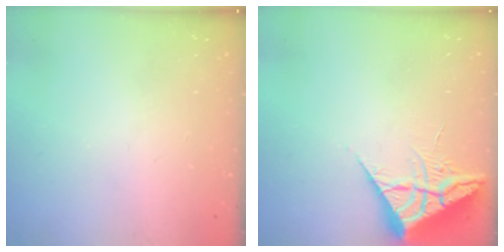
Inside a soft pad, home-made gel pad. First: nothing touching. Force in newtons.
{"total": 7.1, "press": 7.1, "slide": 0.4}